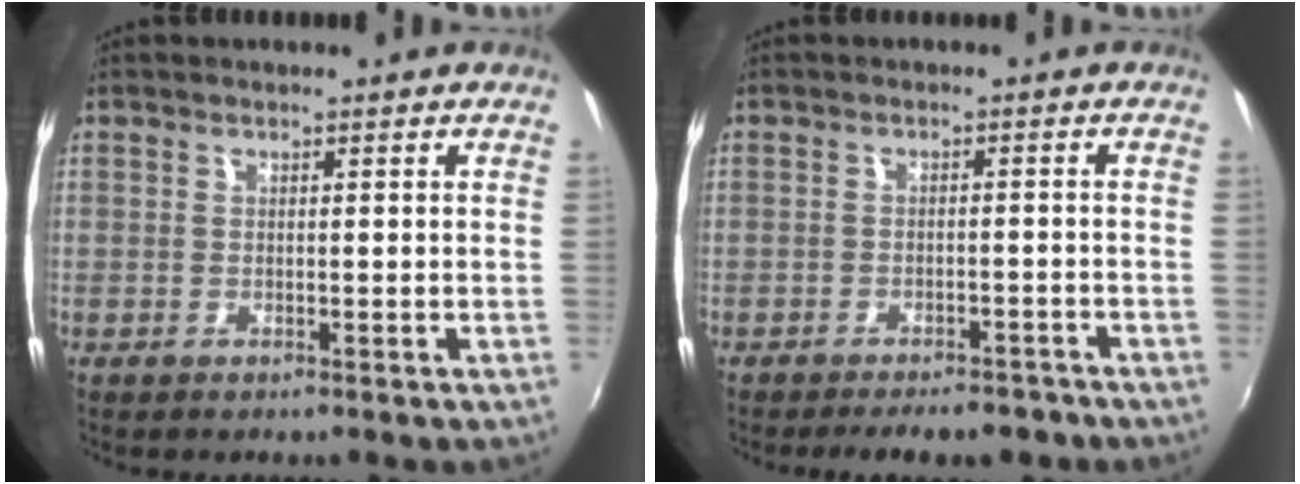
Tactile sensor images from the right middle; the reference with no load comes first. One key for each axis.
{"total": 8.7, "fx": -7.2, "fy": 3.2, "fz": 3.8, "tx": -0.086, "ty": -0.007, "tz": -0.093}